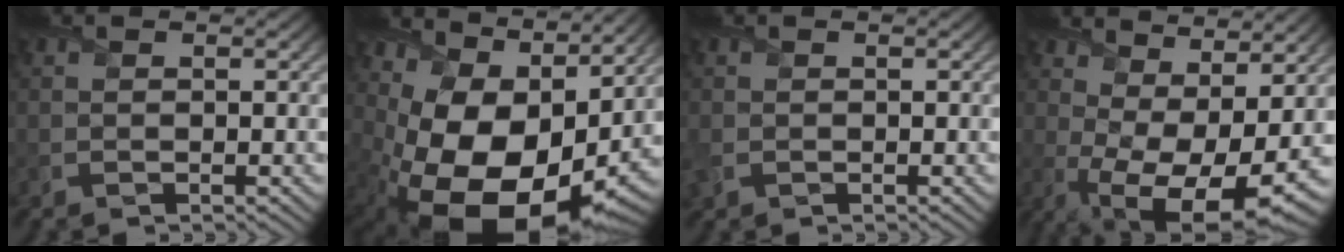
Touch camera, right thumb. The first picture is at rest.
{"total": 17.9, "force": [1.6, 11.8, 13.4], "torque": [-0.231, -0.034, 0.063]}
{"total": 1.7, "force": [-0.4, 1.4, 0.8], "torque": [-0.028, -0.005, -0.011]}
{"total": 13.7, "force": [1.2, 6.8, 11.8], "torque": [-0.193, -0.017, 0.061]}